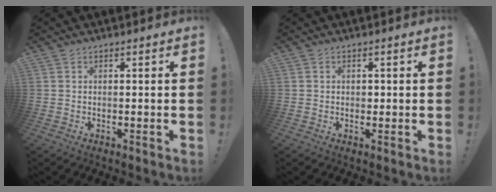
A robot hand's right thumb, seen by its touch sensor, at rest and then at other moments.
{"total": 0.9, "force": [-0.1, 0.8, 0.3], "torque": [0.000, 0.000, -0.003]}